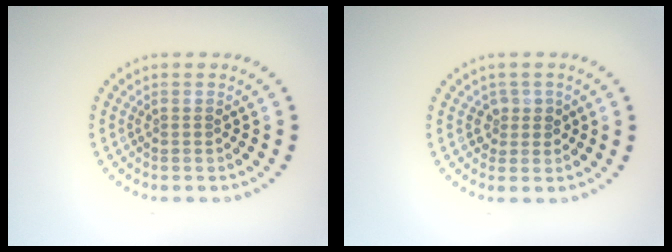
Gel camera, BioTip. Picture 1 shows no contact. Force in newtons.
{"total": 1.5, "press": 1.3, "slide": 0.7}